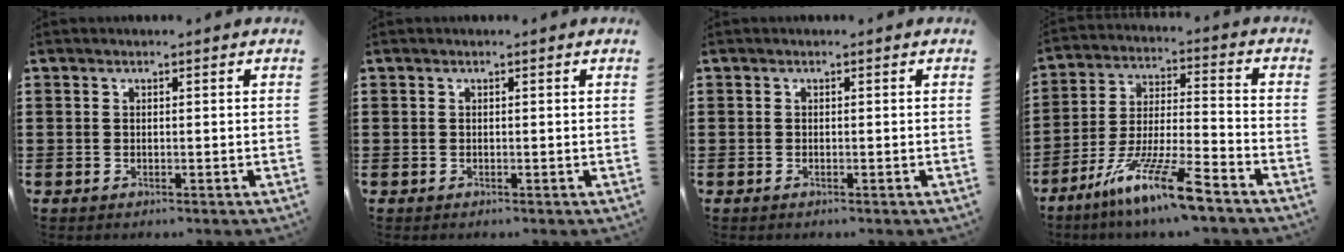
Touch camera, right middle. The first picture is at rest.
{"total": 0.0}
{"total": 0.0}
{"total": 11.8, "force": [-8.6, 1.0, 8.1], "torque": [-0.158, 0.006, -0.165]}